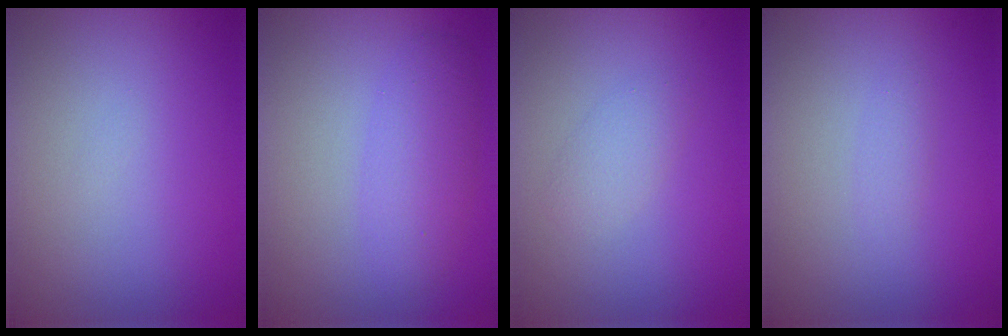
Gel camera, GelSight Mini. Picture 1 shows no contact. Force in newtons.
{"total": 3.0, "press": 3.0, "slide": 0.1}
{"total": 1.6, "press": 1.6, "slide": 0.1}
{"total": 0.8, "press": 0.8, "slide": 0.1}